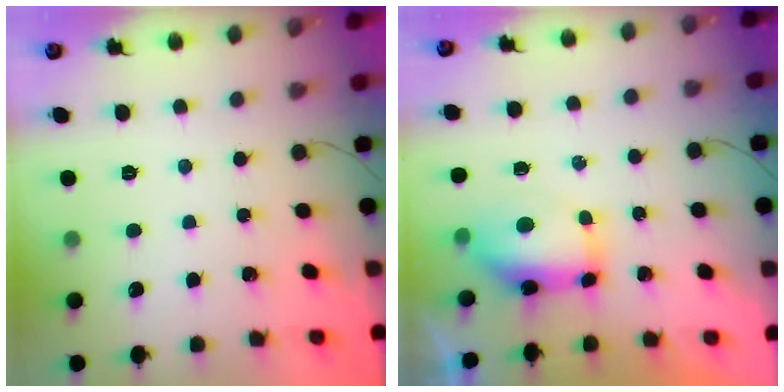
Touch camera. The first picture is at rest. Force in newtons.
{"total": 8.2, "press": 8.1, "slide": 1.2}